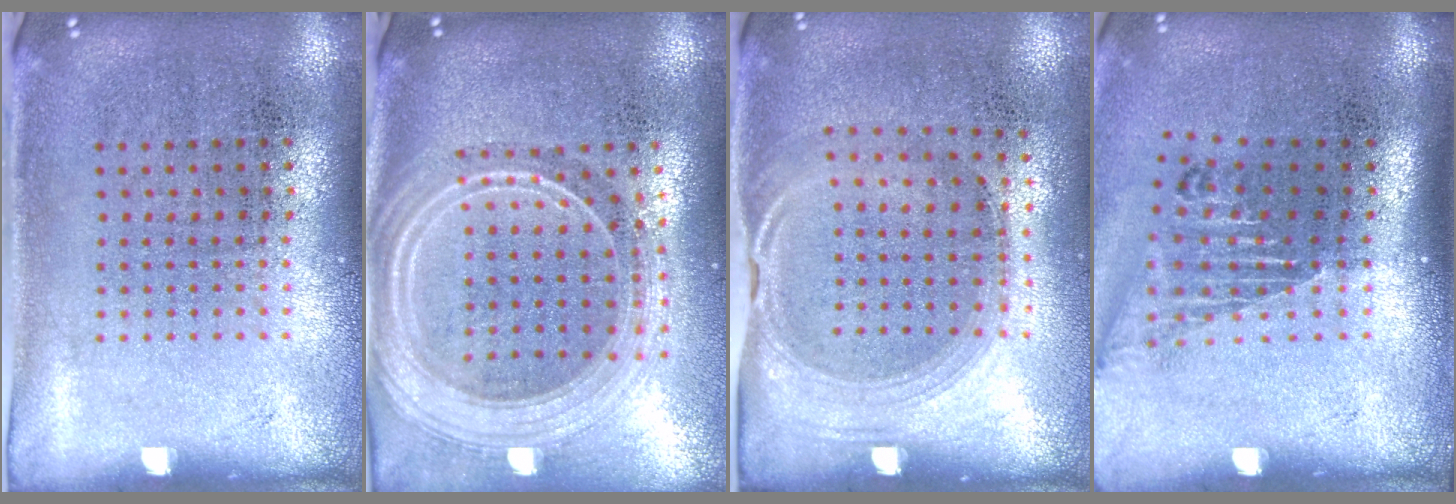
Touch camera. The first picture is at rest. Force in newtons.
{"total": 2.6, "press": 2.2, "slide": 1.4}
{"total": 1.5, "press": 1.2, "slide": 0.8}
{"total": 1.6, "press": 1.3, "slide": 0.9}